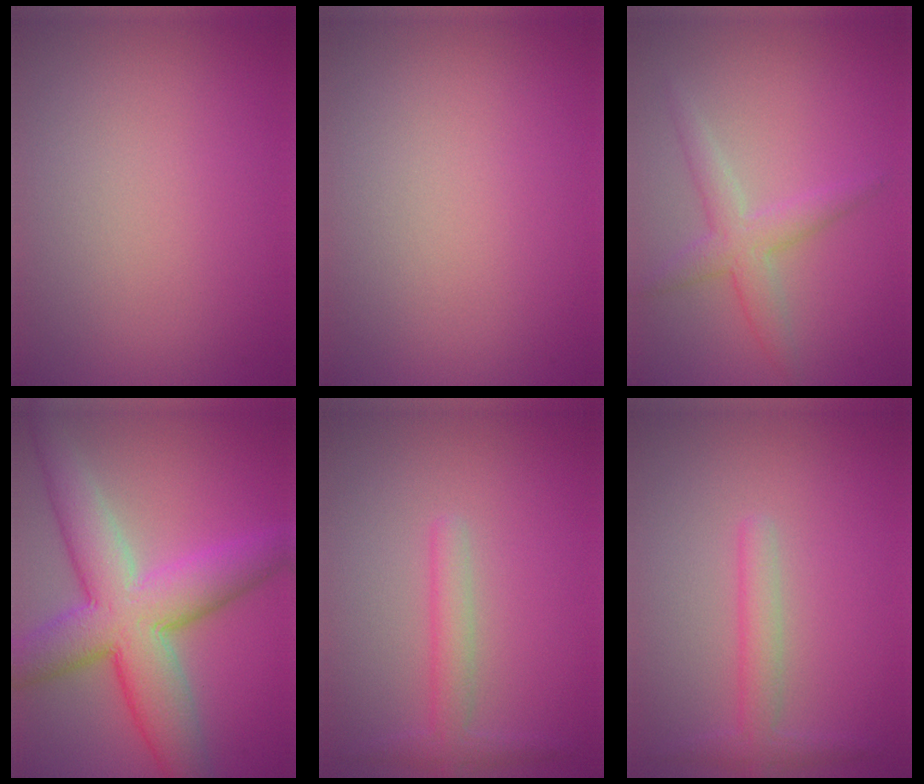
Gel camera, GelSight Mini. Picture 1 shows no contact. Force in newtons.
{"total": 0.0}
{"total": 3.0, "press": 3.0, "slide": 0.1}
{"total": 9.9, "press": 9.9, "slide": 0.5}
{"total": 2.2, "press": 2.2, "slide": 0.1}
{"total": 2.2, "press": 2.2, "slide": 0.1}